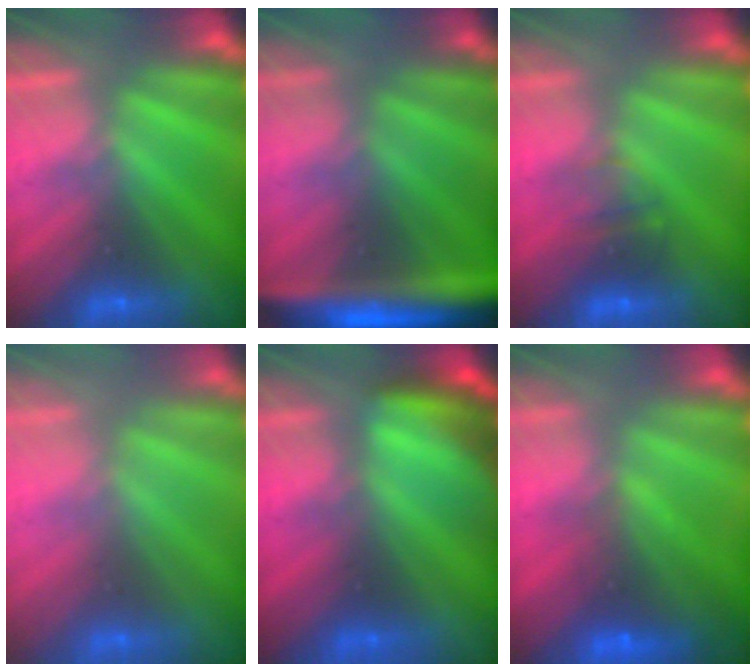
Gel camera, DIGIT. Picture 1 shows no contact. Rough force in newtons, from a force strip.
{"total": 5.8}
{"total": 2.2}
{"total": 2.7}
{"total": 8.9}
{"total": 7.4}